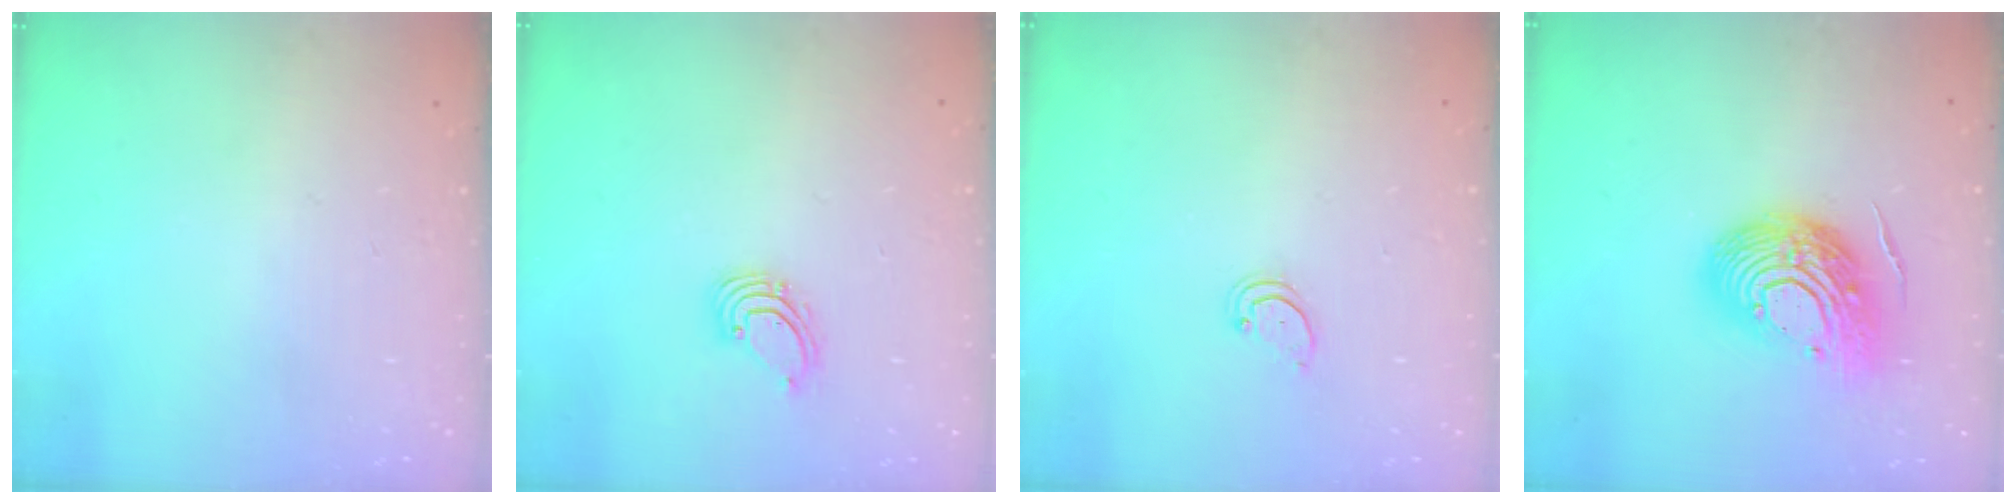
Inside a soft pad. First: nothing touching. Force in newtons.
{"total": 2.6, "press": 2.6, "slide": 0.2}
{"total": 2.2, "press": 2.2, "slide": 0.2}
{"total": 18.7, "press": 18.7, "slide": 1.6}